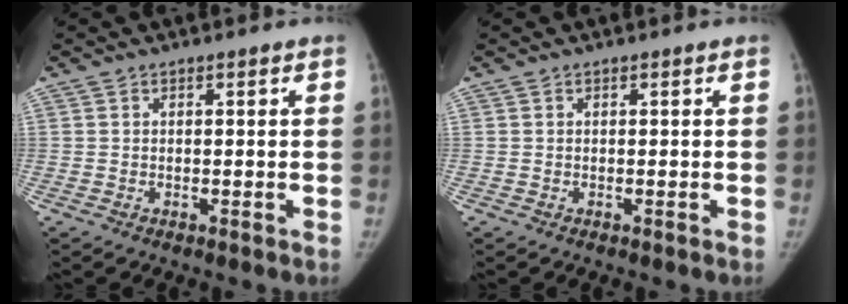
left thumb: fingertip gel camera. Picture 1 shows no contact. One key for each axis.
{"total": 0.0}